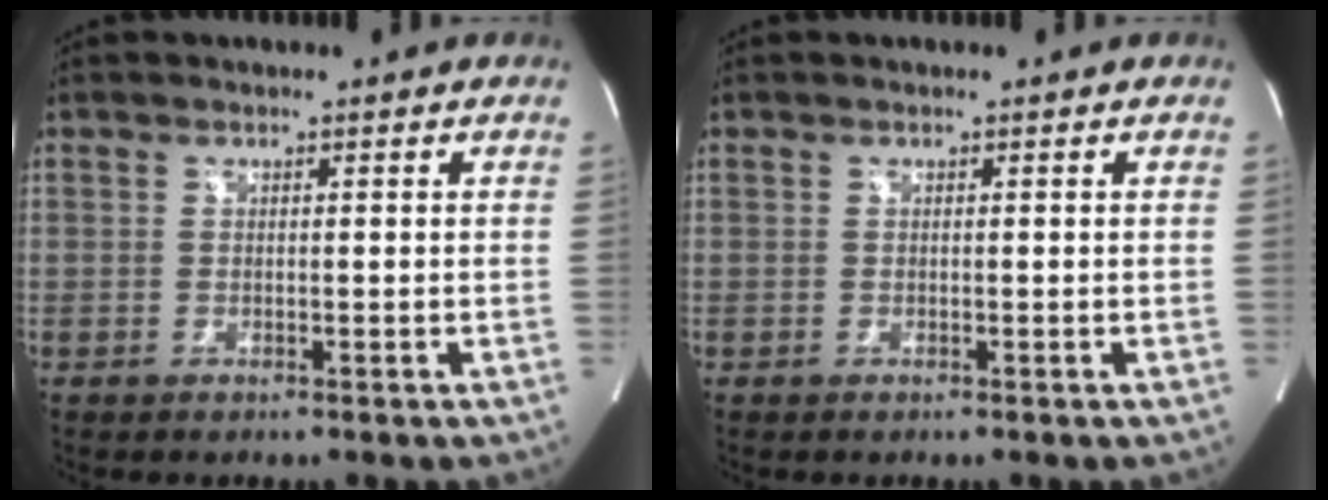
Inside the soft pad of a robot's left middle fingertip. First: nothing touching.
{"total": 0.0}